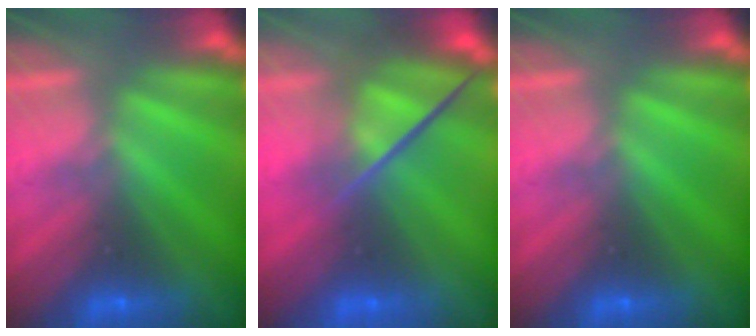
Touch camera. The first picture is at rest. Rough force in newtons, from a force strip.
{"total": 3.8}
{"total": 0.0}